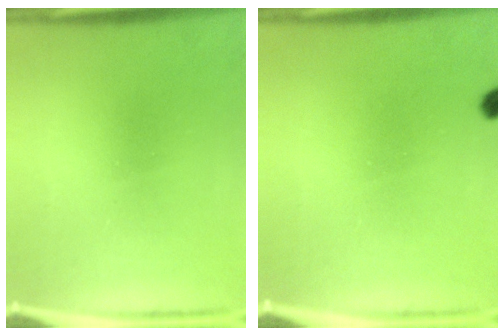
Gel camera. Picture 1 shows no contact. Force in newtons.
{"total": 1.2}